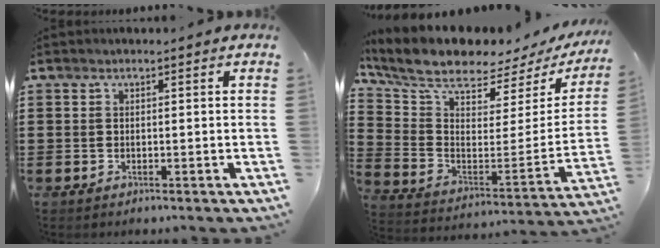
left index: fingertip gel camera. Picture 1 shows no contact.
{"total": 7.5, "force": [6.3, 1.6, 3.6], "torque": [-0.102, -0.058, 0.108]}